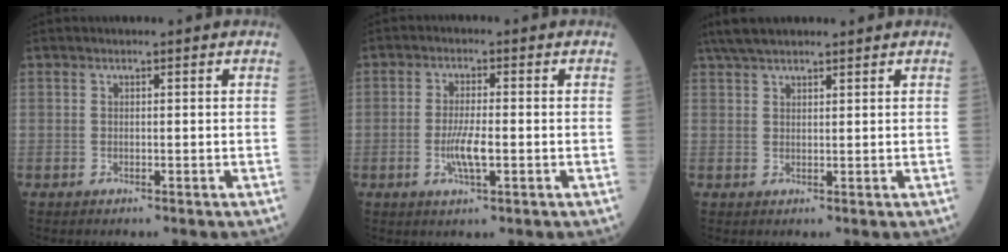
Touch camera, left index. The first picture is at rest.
{"total": 4.6, "force": [-1.1, 0.8, 4.4], "torque": [-0.091, -0.005, -0.020]}
{"total": 6.1, "force": [5.2, 1.1, 3.0], "torque": [-0.057, 0.036, 0.096]}